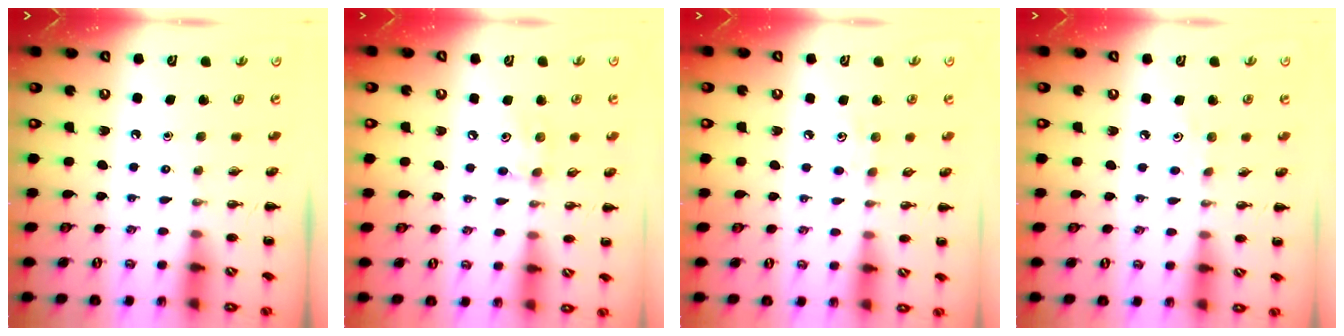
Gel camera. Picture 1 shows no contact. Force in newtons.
{"total": 5.1, "press": 5.0, "slide": 0.8}
{"total": 4.3, "press": 4.2, "slide": 1.1}
{"total": 2.8, "press": 2.7, "slide": 0.8}